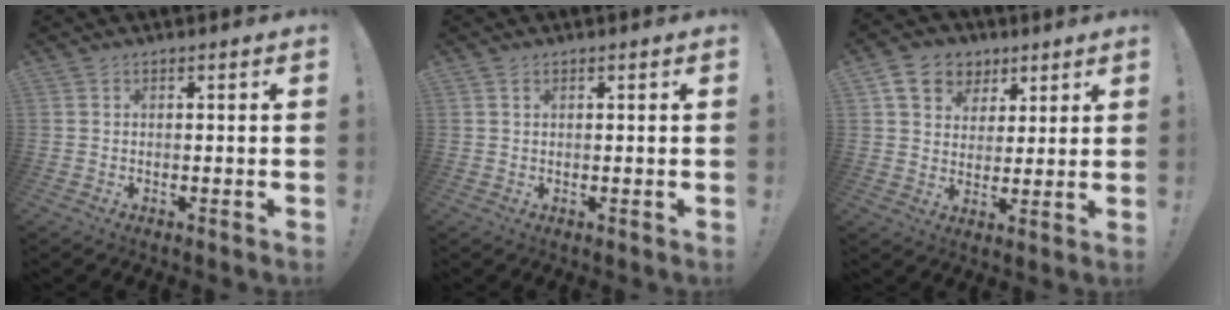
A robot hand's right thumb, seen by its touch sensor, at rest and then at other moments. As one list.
[{"total": 0.9, "force": [0.5, 0.5, 0.4], "torque": [-0.004, -0.001, 0.009]}, {"total": 10.8, "force": [5.4, 8.6, 3.5], "torque": [-0.047, -0.026, 0.110]}]